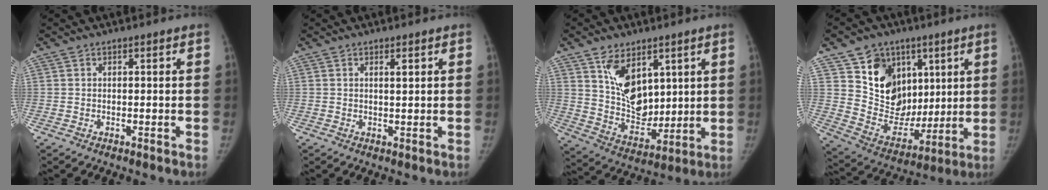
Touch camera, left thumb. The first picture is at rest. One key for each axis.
{"total": 1.3, "fx": 0.7, "fy": 0.2, "fz": 1.1, "tx": -0.015, "ty": -0.003, "tz": 0.011}
{"total": 12.9, "fx": 5.8, "fy": 8.2, "fz": 8.1, "tx": -0.101, "ty": -0.043, "tz": 0.123}
{"total": 17.0, "fx": 7.8, "fy": 13.6, "fz": 6.6, "tx": -0.064, "ty": -0.029, "tz": 0.152}